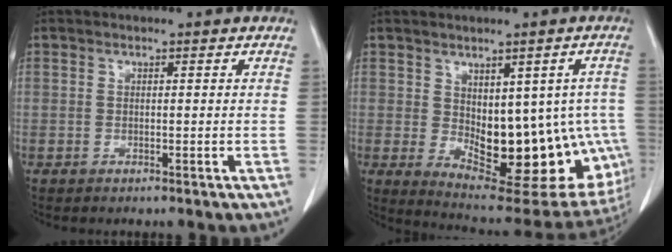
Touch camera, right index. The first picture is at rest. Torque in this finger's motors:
{"motor_torque": [1.35, -0.67, 0.41, 0.07]}